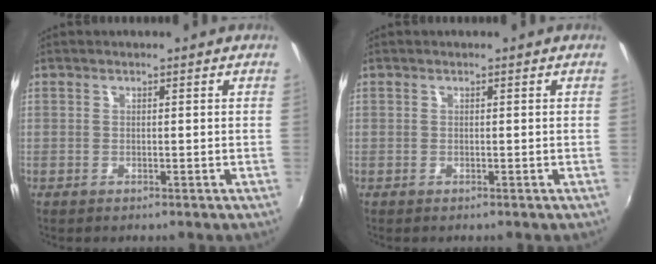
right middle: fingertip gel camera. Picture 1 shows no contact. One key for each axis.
{"total": 0.0}